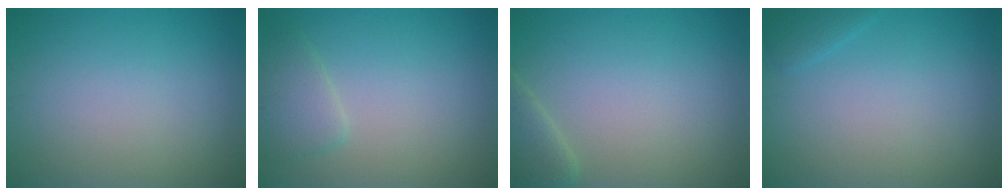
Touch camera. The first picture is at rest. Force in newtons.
{"total": 2.2, "press": 2.2, "slide": 0.1}
{"total": 2.5, "press": 2.5, "slide": 0.1}
{"total": 1.1, "press": 1.1, "slide": 0.1}